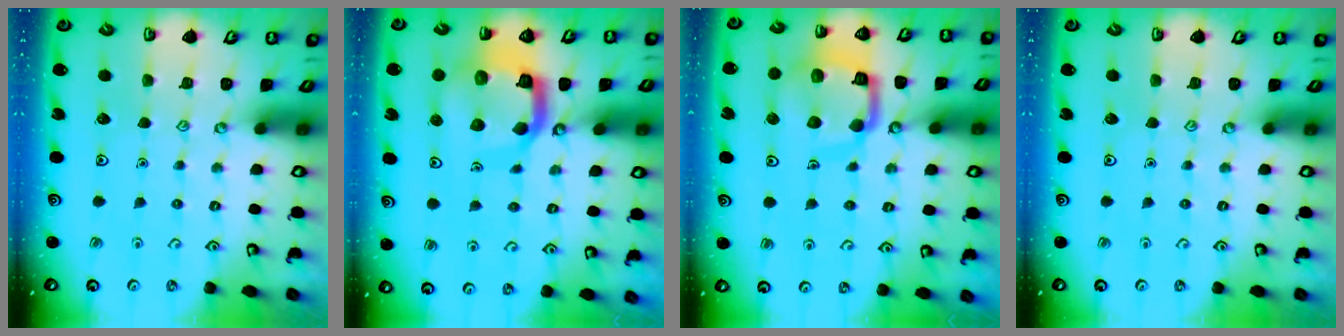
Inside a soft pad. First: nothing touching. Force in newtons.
{"total": 12.1, "press": 12.0, "slide": 1.4}
{"total": 13.0, "press": 12.9, "slide": 1.5}
{"total": 0.0}